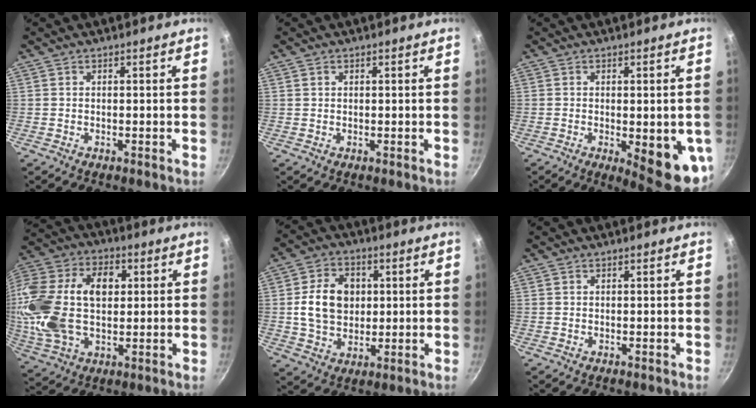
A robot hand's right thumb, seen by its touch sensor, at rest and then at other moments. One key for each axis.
{"total": 0.6, "fx": 0.3, "fy": 0.5, "fz": 0.2, "tx": -0.002, "ty": 0.003, "tz": 0.005}
{"total": 12.4, "fx": -2.7, "fy": 3.8, "fz": 11.5, "tx": -0.118, "ty": -0.011, "tz": -0.026}
{"total": 24.2, "fx": 2.5, "fy": 15.5, "fz": 18.4, "tx": -0.357, "ty": 0.024, "tz": 0.039}
{"total": 11.6, "fx": 1.4, "fy": 8.9, "fz": 7.3, "tx": -0.104, "ty": 0.003, "tz": 0.022}
{"total": 0.0}